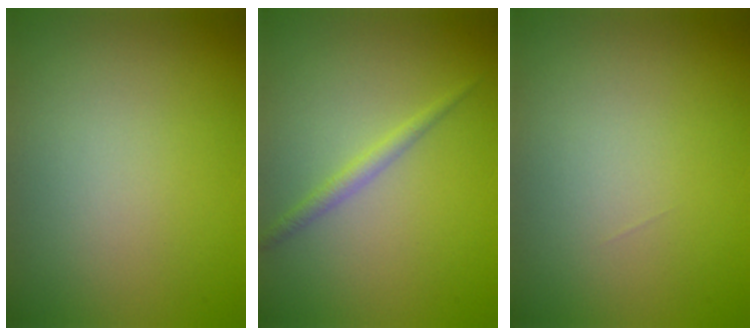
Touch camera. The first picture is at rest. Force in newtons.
{"total": 1.3, "press": 1.3, "slide": 0.0}
{"total": 0.0}